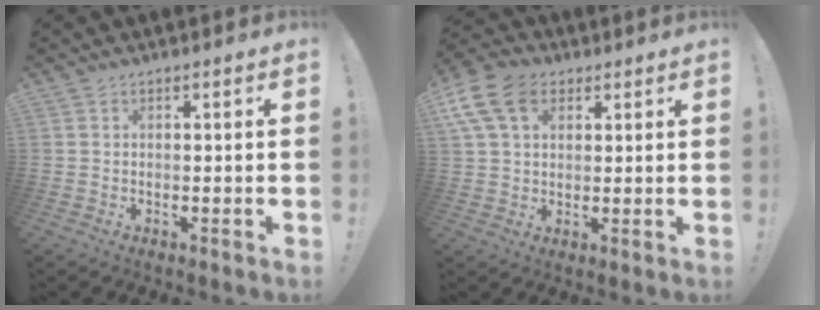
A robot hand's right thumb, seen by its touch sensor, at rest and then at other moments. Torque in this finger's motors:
{"motor_torque": [0.74, 0.87, 0.27, 0.00, 0.05]}